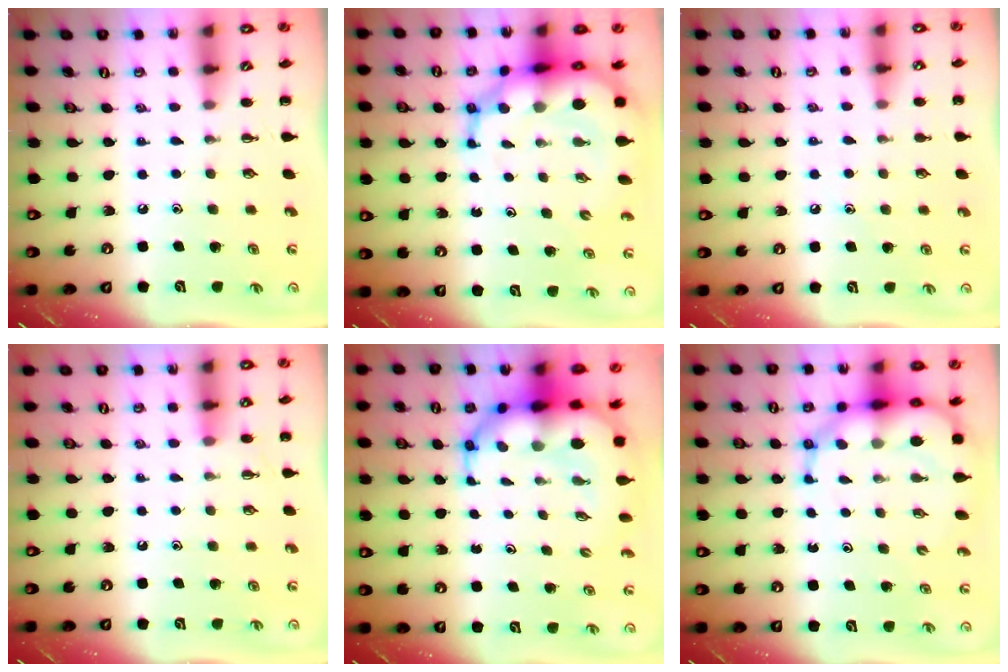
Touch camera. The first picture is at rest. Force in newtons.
{"total": 13.3, "press": 12.9, "slide": 3.2}
{"total": 5.0, "press": 4.8, "slide": 1.4}
{"total": 4.1, "press": 3.8, "slide": 1.5}
{"total": 12.4, "press": 12.0, "slide": 3.1}
{"total": 12.1, "press": 11.7, "slide": 3.3}